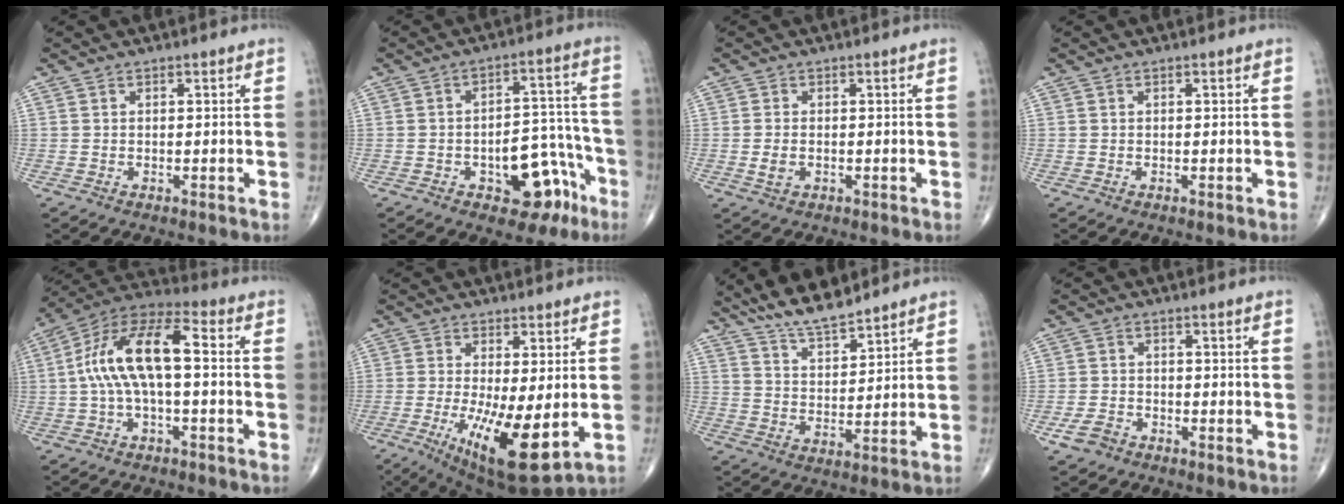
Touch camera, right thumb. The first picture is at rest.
{"total": 12.2, "force": [-5.8, 6.6, 8.5], "torque": [-0.068, 0.056, -0.072]}
{"total": 2.3, "force": [-0.4, 1.4, 1.7], "torque": [-0.036, 0.001, -0.008]}
{"total": 0.0}
{"total": 14.2, "force": [0.1, 5.6, 13.0], "torque": [-0.258, 0.051, -0.006]}
{"total": 13.2, "force": [-2.6, 3.9, 12.3], "torque": [-0.218, -0.029, -0.030]}
{"total": 9.0, "force": [8.0, 1.8, 3.9], "torque": [-0.056, -0.049, 0.151]}
{"total": 3.7, "force": [-2.2, 2.5, 1.6], "torque": [-0.032, 0.012, -0.037]}